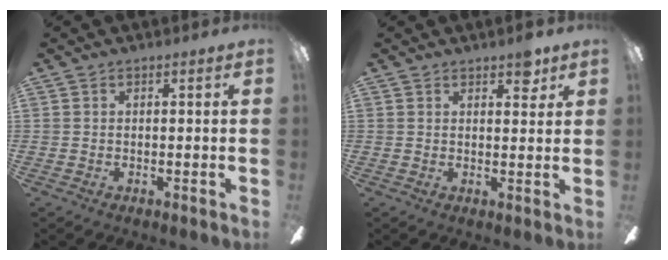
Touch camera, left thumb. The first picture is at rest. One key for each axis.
{"total": 4.6, "fx": 3.4, "fy": 1.8, "fz": 2.5, "tx": -0.016, "ty": -0.017, "tz": 0.052}